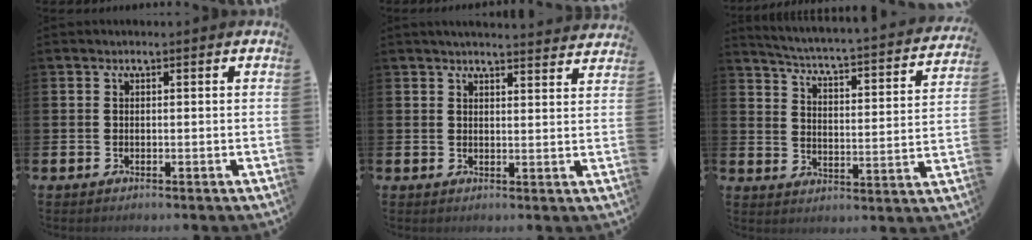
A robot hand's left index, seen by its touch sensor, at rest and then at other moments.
{"total": 3.5, "force": [3.5, -0.2, 0.3], "torque": [-0.010, -0.020, 0.062]}
{"total": 3.6, "force": [3.4, 0.0, 1.3], "torque": [-0.048, -0.039, 0.047]}